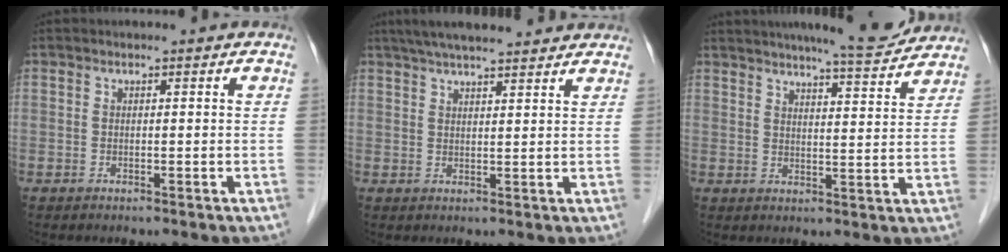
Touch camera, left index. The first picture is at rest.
{"total": 12.6, "force": [10.9, 1.4, 6.1], "torque": [-0.099, 0.039, 0.156]}
{"total": 10.6, "force": [9.8, 0.5, 4.2], "torque": [-0.061, 0.000, 0.126]}